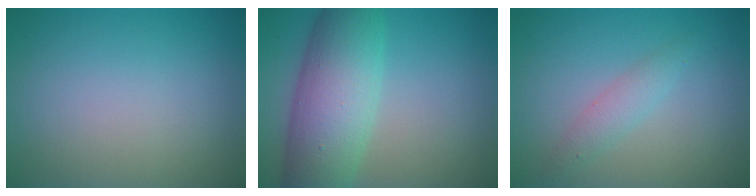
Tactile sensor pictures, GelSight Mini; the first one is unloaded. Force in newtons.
{"total": 9.0, "press": 9.0, "slide": 0.2}
{"total": 1.7, "press": 1.7, "slide": 0.0}